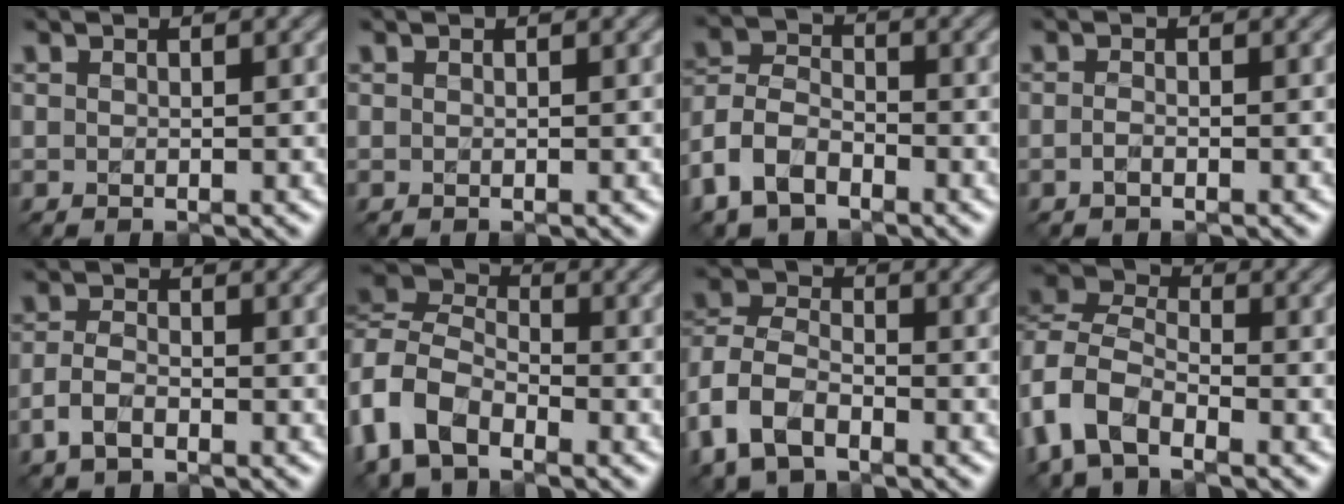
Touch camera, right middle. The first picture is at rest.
{"total": 0.0}
{"total": 5.3, "force": [-3.2, 3.1, 2.9], "torque": [-0.065, 0.005, -0.074]}
{"total": 0.7, "force": [-0.4, 0.2, 0.6], "torque": [-0.014, -0.002, -0.009]}
{"total": 2.5, "force": [-1.4, 1.2, 1.7], "torque": [-0.039, 0.002, -0.034]}
{"total": 7.6, "force": [-4.0, 4.7, 4.4], "torque": [-0.102, -0.003, -0.096]}
{"total": 6.3, "force": [-3.2, 3.7, 4.0], "torque": [-0.091, 0.003, -0.077]}
{"total": 7.1, "force": [-4.0, 4.0, 4.3], "torque": [-0.092, -0.001, -0.093]}